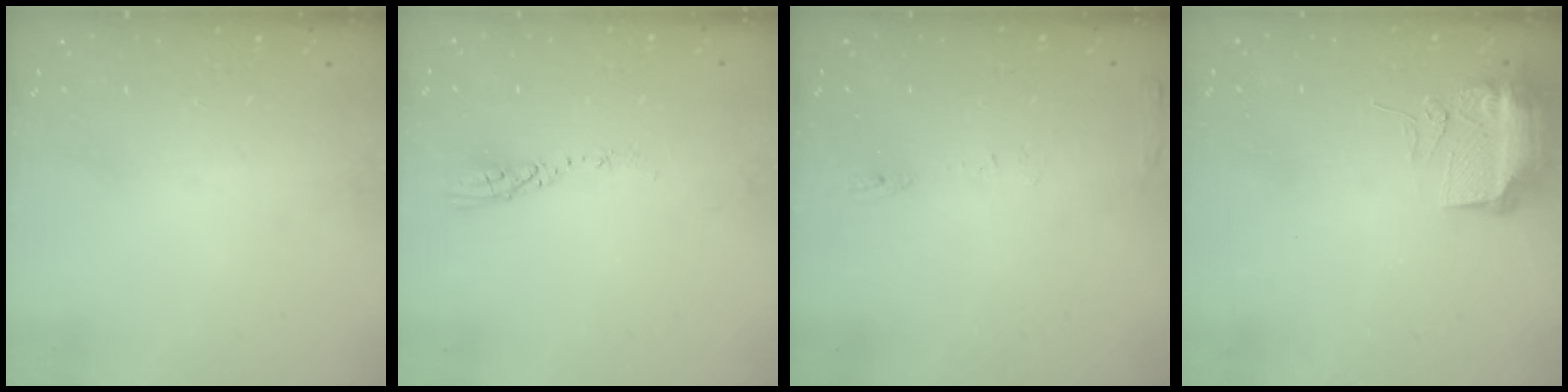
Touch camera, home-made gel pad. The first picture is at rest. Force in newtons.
{"total": 3.5, "press": 3.5, "slide": 0.3}
{"total": 6.0, "press": 6.0, "slide": 0.6}
{"total": 16.8, "press": 12.6, "slide": 11.1}